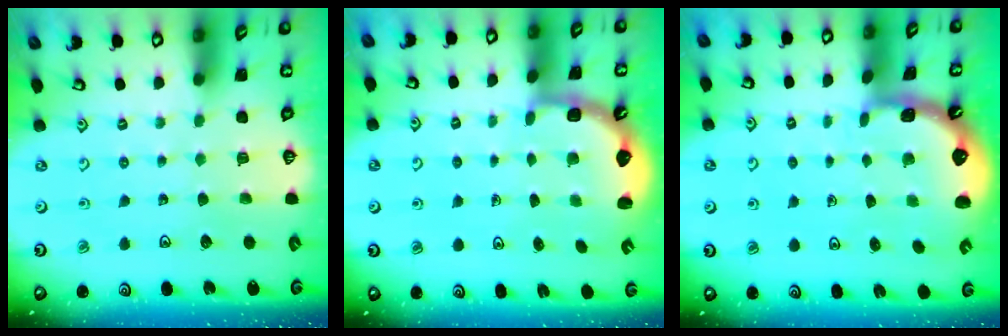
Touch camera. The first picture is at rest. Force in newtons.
{"total": 2.5, "press": 2.1, "slide": 1.3}
{"total": 1.0, "press": 1.0, "slide": 0.2}